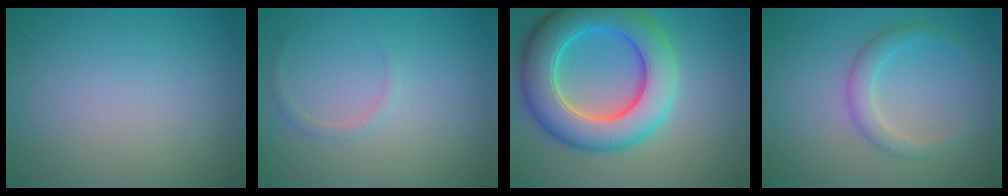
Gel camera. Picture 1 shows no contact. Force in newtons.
{"total": 0.8, "press": 0.8, "slide": 0.1}
{"total": 9.6, "press": 9.6, "slide": 0.5}
{"total": 2.3, "press": 2.3, "slide": 0.1}